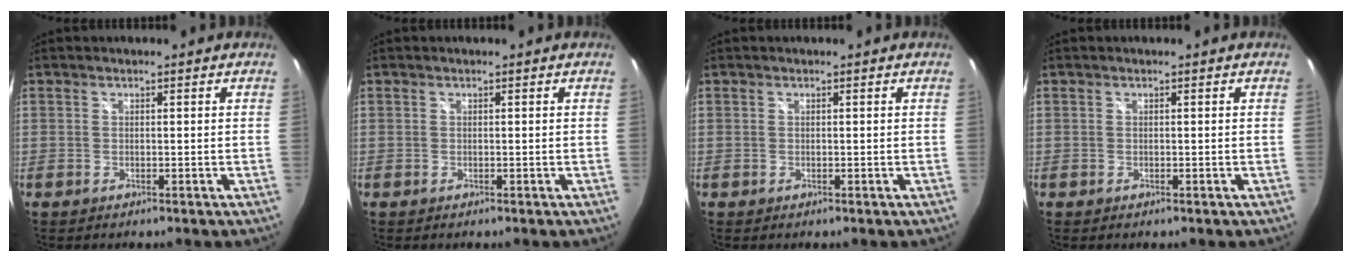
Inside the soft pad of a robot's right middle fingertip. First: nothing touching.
{"total": 0.0}
{"total": 0.0}
{"total": 0.0}